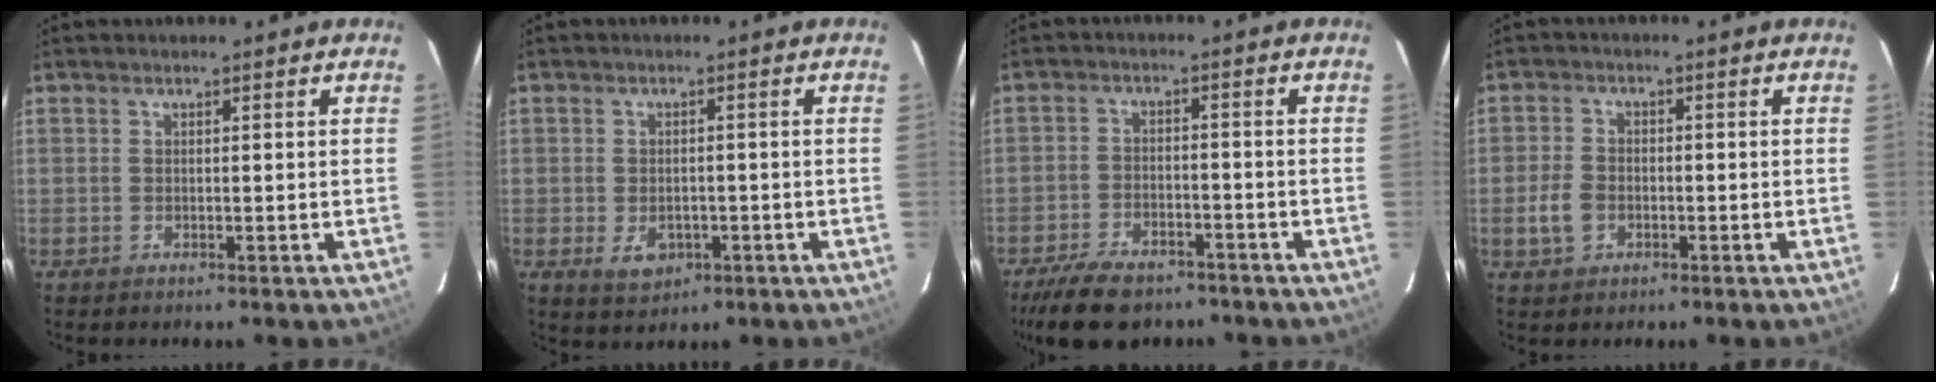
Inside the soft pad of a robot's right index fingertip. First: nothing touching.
{"total": 4.7, "force": [-1.6, 3.6, 2.6], "torque": [-0.053, -0.006, -0.014]}
{"total": 11.8, "force": [-9.1, 5.2, 5.3], "torque": [-0.131, -0.003, -0.145]}
{"total": 4.8, "force": [-1.7, 3.6, 2.7], "torque": [-0.067, 0.006, -0.028]}